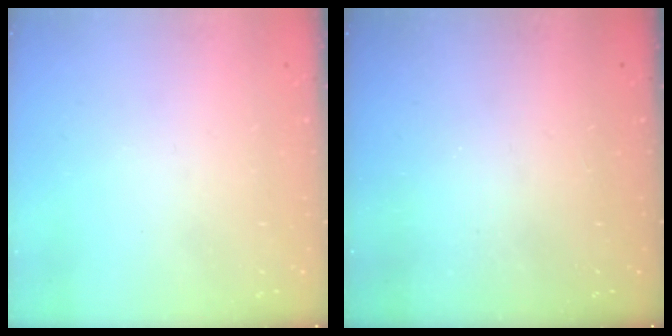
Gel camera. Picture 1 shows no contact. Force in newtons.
{"total": 0.6, "press": 0.6, "slide": 0.2}